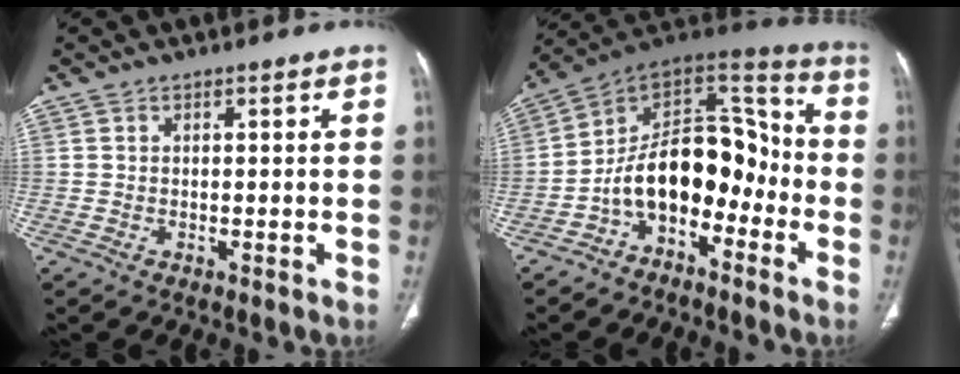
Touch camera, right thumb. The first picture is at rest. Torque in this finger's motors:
{"motor_torque": [1.96, 1.88, 1.77, -0.98, 0.14]}